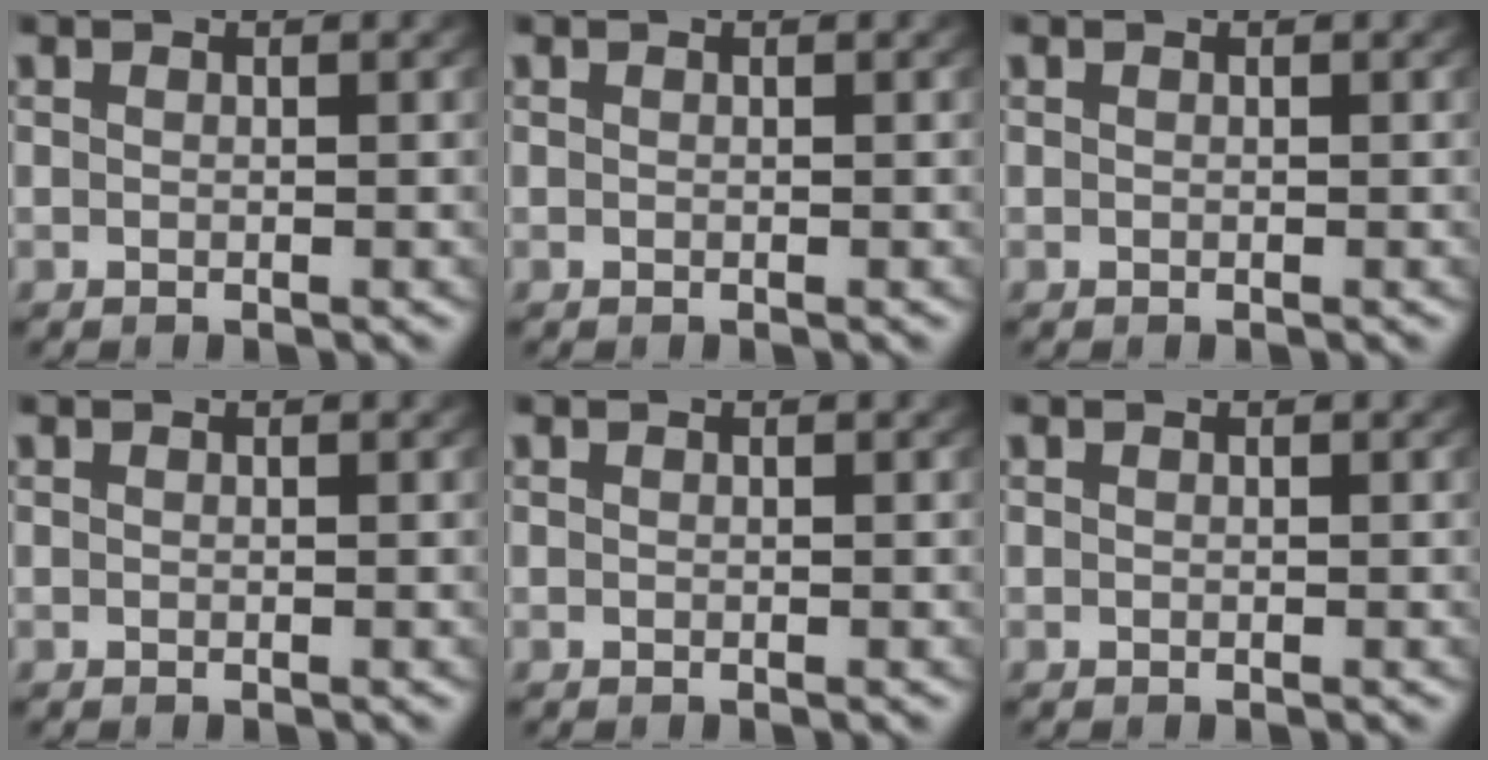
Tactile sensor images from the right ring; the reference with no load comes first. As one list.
[{"total": 0.0}, {"total": 0.0}, {"total": 0.0}, {"total": 0.0}, {"total": 0.0}]